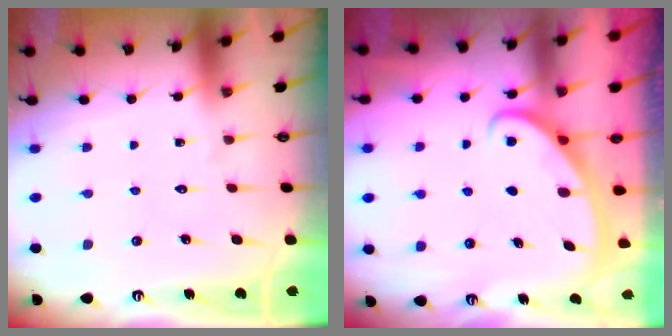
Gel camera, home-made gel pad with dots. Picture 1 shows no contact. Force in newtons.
{"total": 2.8, "press": 2.7, "slide": 0.3}